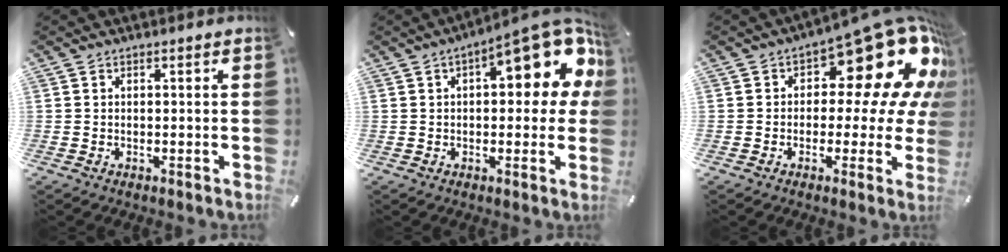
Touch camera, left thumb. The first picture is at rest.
{"total": 16.1, "force": [5.4, 6.6, 13.6], "torque": [-0.162, -0.030, 0.084]}
{"total": 20.4, "force": [9.3, 9.9, 15.3], "torque": [-0.195, -0.067, 0.153]}